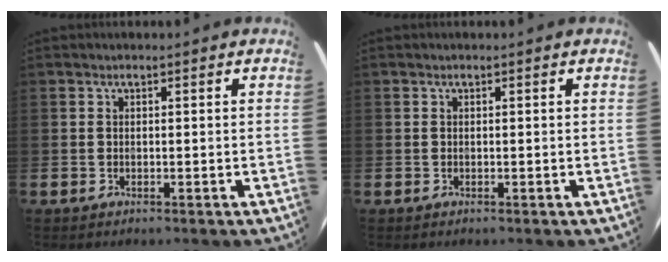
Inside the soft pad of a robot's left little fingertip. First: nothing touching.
{"total": 0.0}